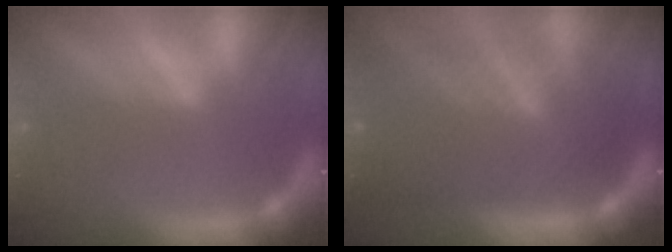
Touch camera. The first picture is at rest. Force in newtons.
{"total": 9.5}